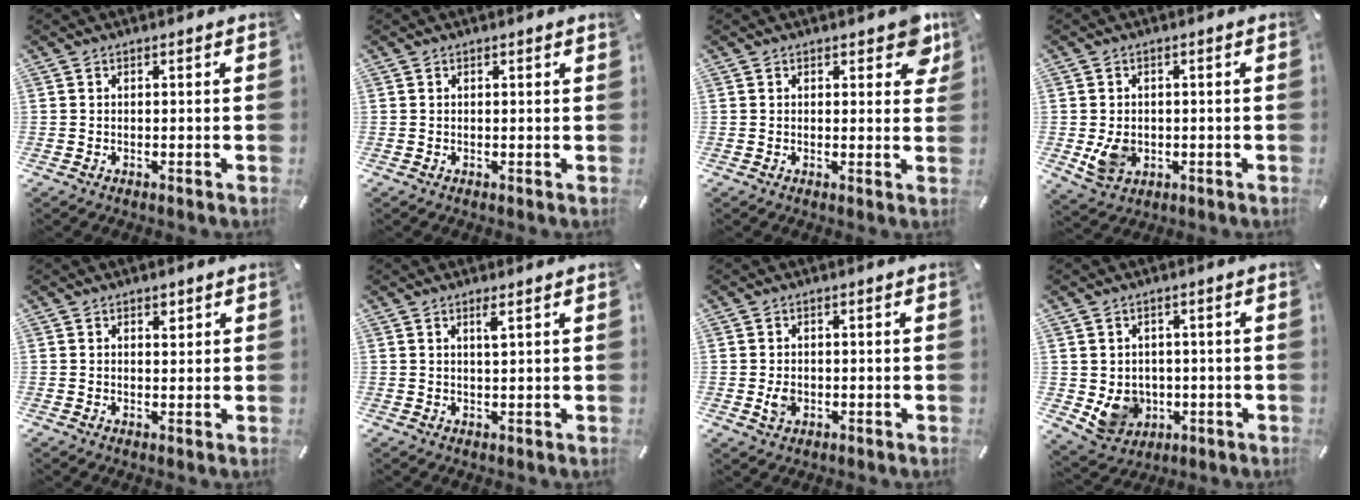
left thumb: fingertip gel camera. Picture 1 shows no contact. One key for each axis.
{"total": 0.0}
{"total": 5.9, "fx": 3.2, "fy": 3.2, "fz": 3.8, "tx": -0.035, "ty": -0.014, "tz": 0.050}
{"total": 5.9, "fx": -0.6, "fy": 4.9, "fz": 3.3, "tx": -0.059, "ty": -0.007, "tz": -0.014}
{"total": 1.6, "fx": 0.8, "fy": 1.3, "fz": 0.7, "tx": 0.001, "ty": -0.004, "tz": 0.010}
{"total": 2.0, "fx": 1.1, "fy": 0.1, "fz": 1.7, "tx": -0.036, "ty": -0.002, "tz": 0.018}
{"total": 2.9, "fx": -0.5, "fy": 2.3, "fz": 1.7, "tx": -0.028, "ty": -0.002, "tz": -0.010}
{"total": 7.5, "fx": -0.5, "fy": 7.1, "fz": 2.4, "tx": -0.057, "ty": -0.005, "tz": -0.005}